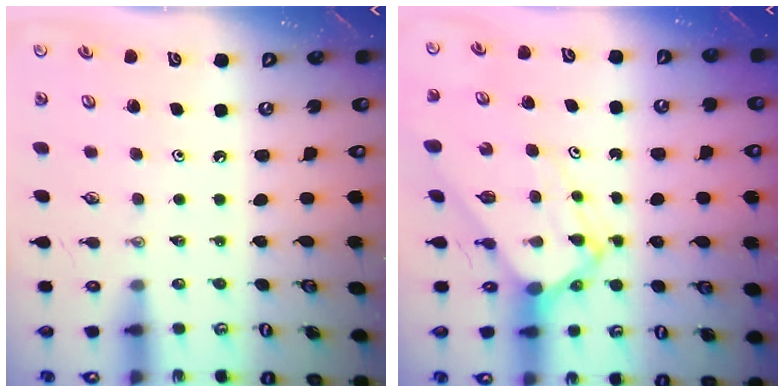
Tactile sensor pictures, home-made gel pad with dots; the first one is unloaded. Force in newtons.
{"total": 7.0, "press": 7.0, "slide": 0.6}